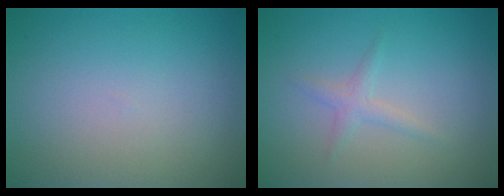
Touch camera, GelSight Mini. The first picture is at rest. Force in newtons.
{"total": 1.3, "press": 1.3, "slide": 0.0}